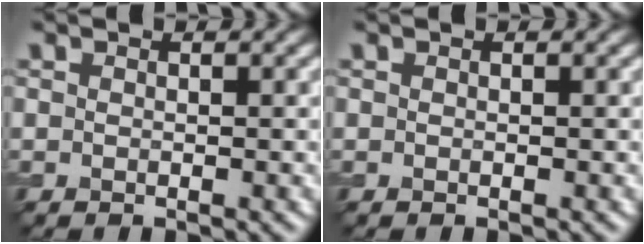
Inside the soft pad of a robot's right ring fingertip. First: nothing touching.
{"total": 0.0}